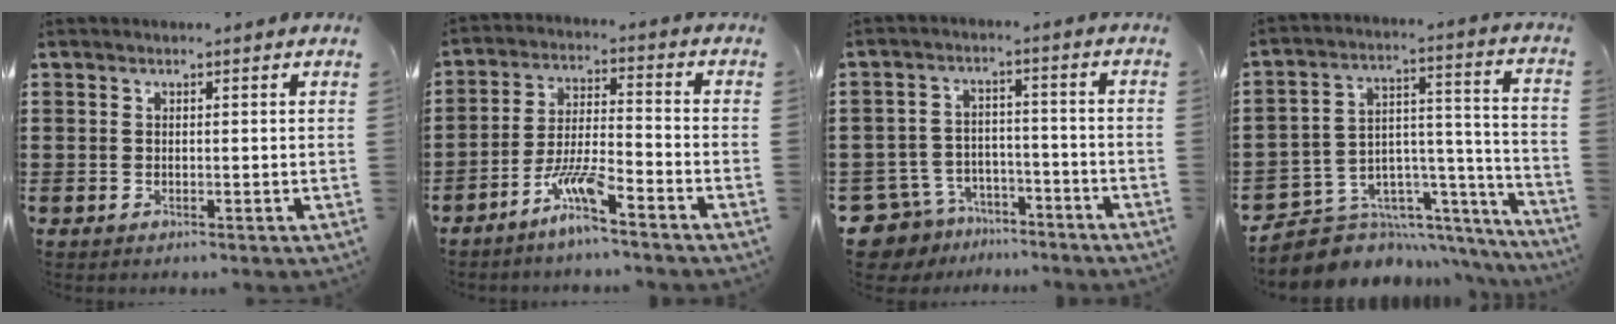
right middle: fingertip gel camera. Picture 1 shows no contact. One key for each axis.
{"total": 7.0, "fx": -5.1, "fy": 0.5, "fz": 4.7, "tx": -0.112, "ty": -0.013, "tz": -0.102}
{"total": 6.0, "fx": -5.6, "fy": 2.0, "fz": 0.6, "tx": -0.042, "ty": 0.006, "tz": -0.120}
{"total": 6.5, "fx": -5.3, "fy": 3.7, "fz": 0.4, "tx": -0.021, "ty": -0.006, "tz": -0.097}